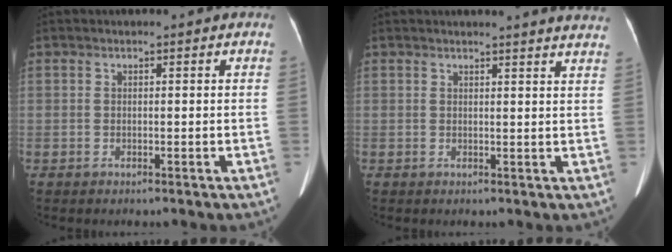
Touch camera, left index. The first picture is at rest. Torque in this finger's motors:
{"motor_torque": [0.14, -0.20, -0.03, 0.03]}